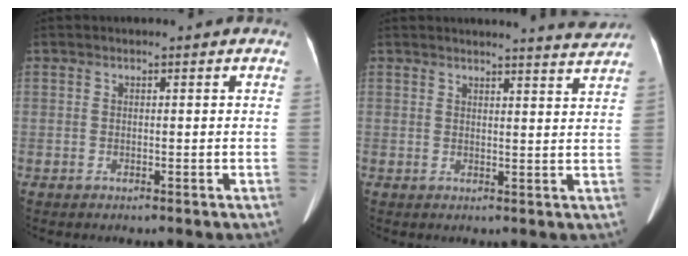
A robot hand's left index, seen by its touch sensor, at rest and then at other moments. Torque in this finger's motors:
{"motor_torque": [0.44, -0.77, 0.03, 0.04]}